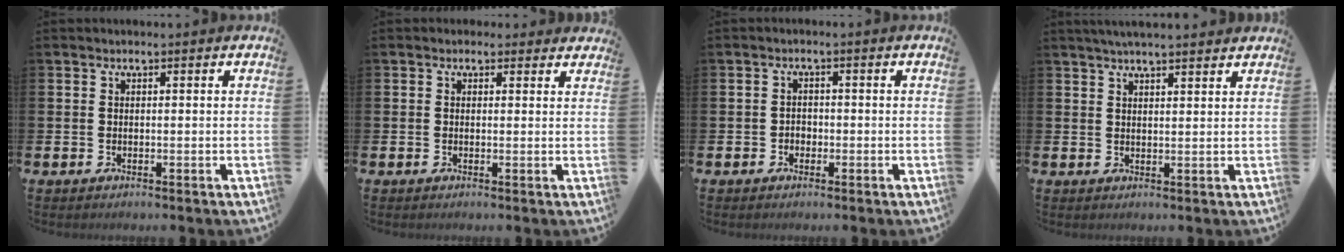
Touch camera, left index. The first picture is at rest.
{"total": 1.0, "force": [0.7, 0.7, 0.1], "torque": [-0.002, 0.007, 0.012]}
{"total": 1.5, "force": [-0.8, 1.2, 0.4], "torque": [-0.008, 0.003, -0.017]}
{"total": 3.1, "force": [3.0, 0.0, 0.8], "torque": [-0.022, -0.007, 0.054]}